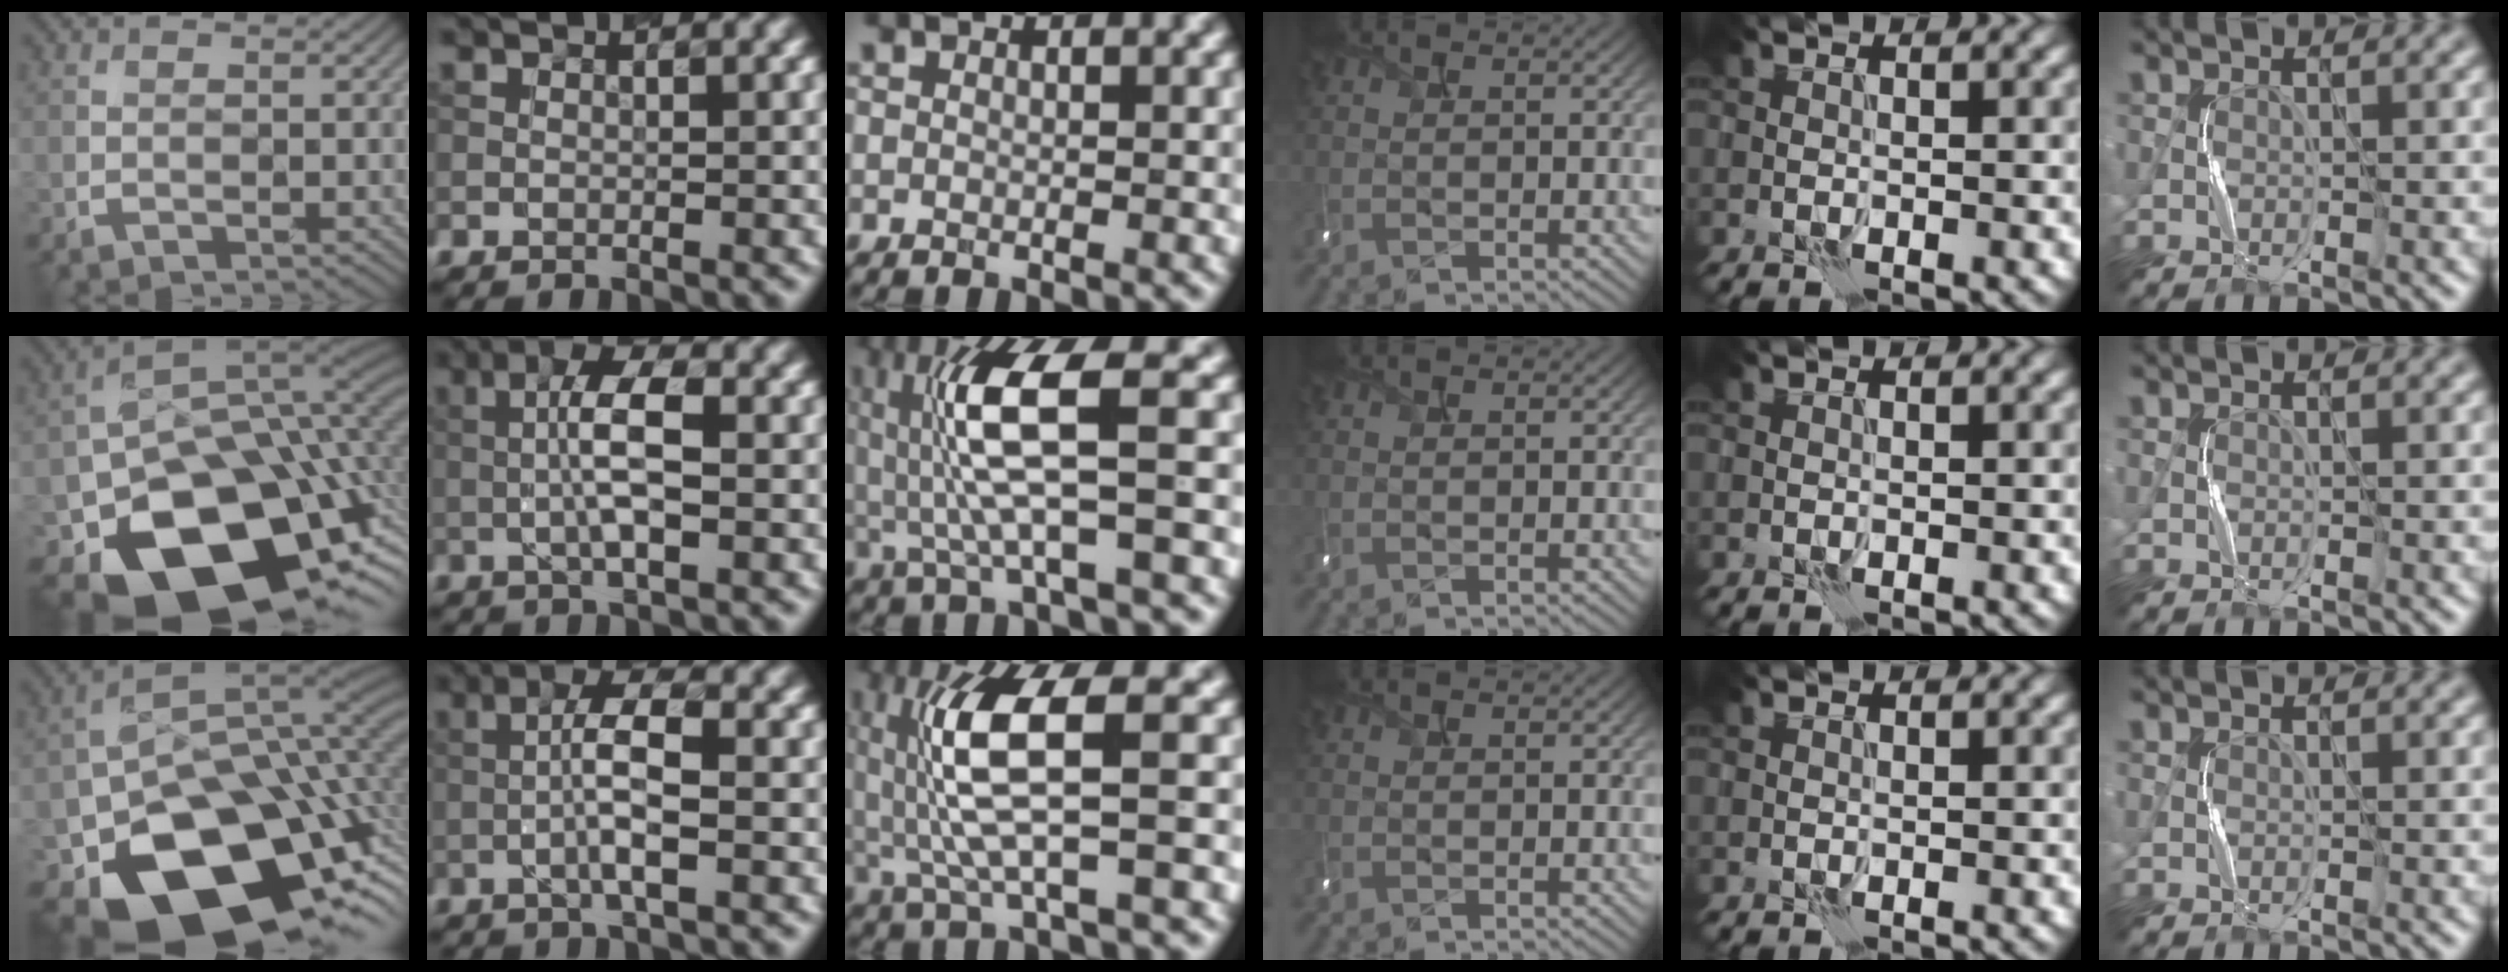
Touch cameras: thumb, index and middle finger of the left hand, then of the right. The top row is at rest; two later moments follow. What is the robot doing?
{"motion": "shake", "object": "tambourine"}